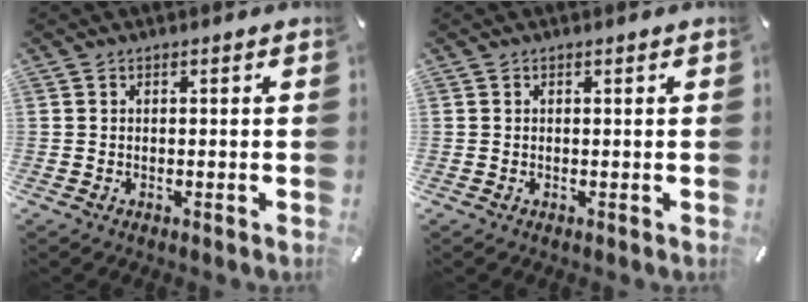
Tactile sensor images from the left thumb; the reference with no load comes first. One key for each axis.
{"total": 0.0}